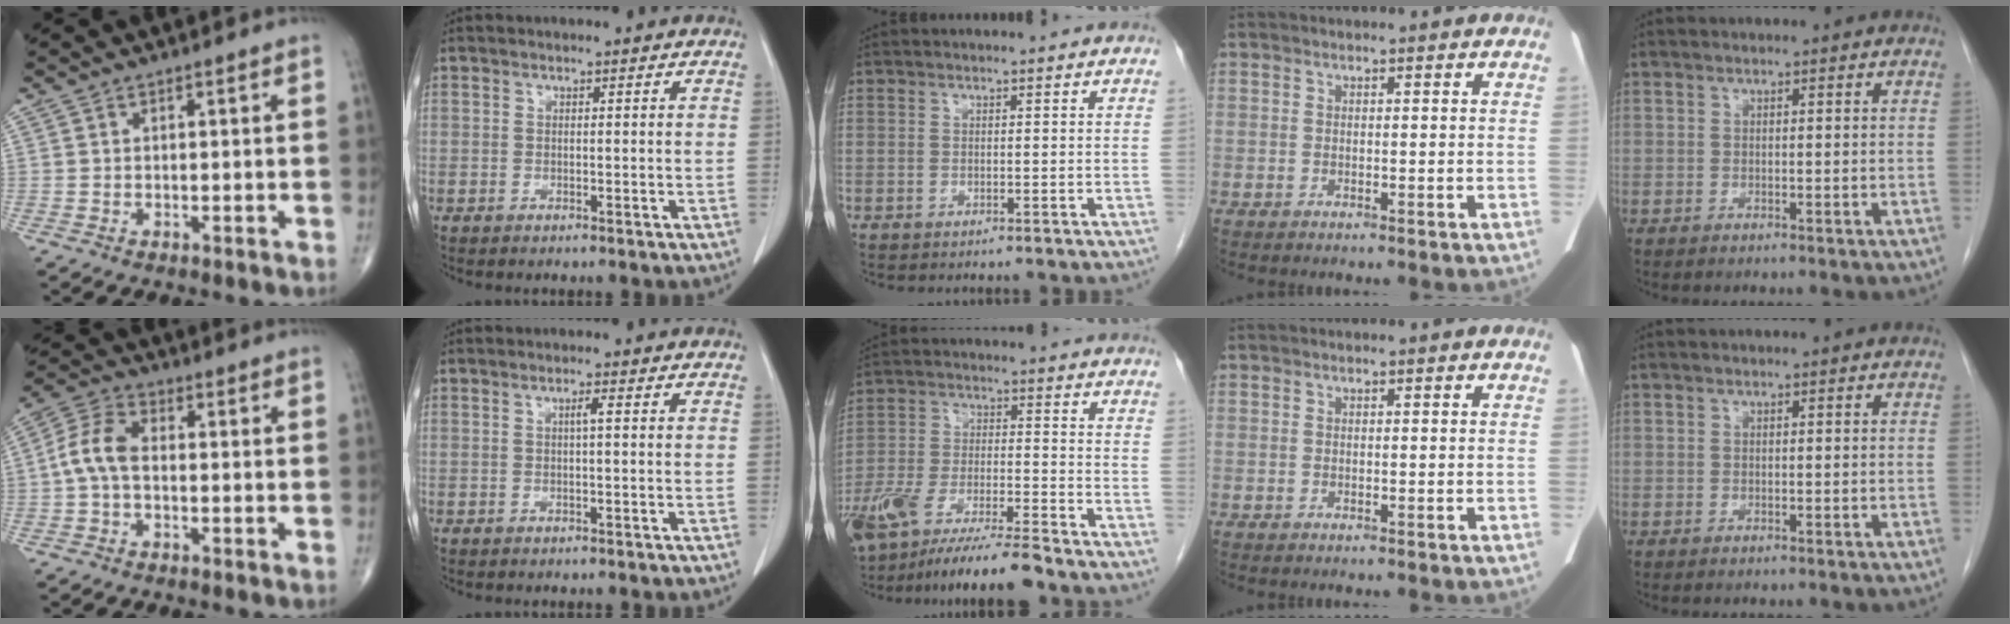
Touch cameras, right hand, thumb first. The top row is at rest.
{"thumb": {"total": 7.2, "force": [-0.7, 4.1, 5.8], "torque": [-0.121, 0.022, -0.025]}, "index": {"total": 1.1, "force": [0.1, 0.0, 1.1], "torque": [-0.022, 0.003, 0.003]}, "middle": {"total": 14.0, "force": [-11.5, 1.0, 8.0], "torque": [-0.152, -0.032, -0.201]}}